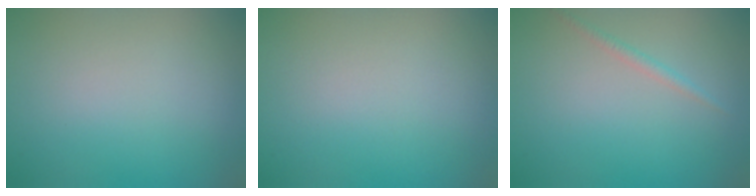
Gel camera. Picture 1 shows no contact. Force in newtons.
{"total": 0.0}
{"total": 0.9, "press": 0.9, "slide": 0.1}